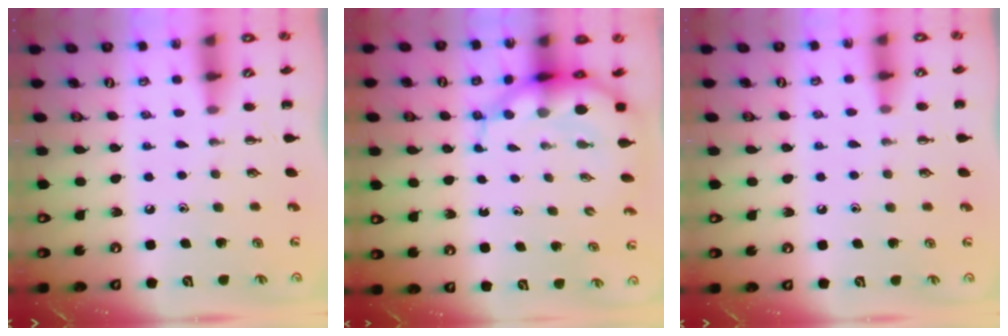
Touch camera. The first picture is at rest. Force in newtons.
{"total": 8.3, "press": 7.9, "slide": 2.3}
{"total": 4.3, "press": 3.9, "slide": 1.8}